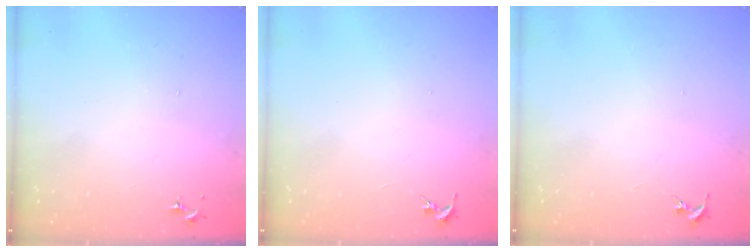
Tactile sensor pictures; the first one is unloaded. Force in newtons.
{"total": 0.0}
{"total": 0.0}